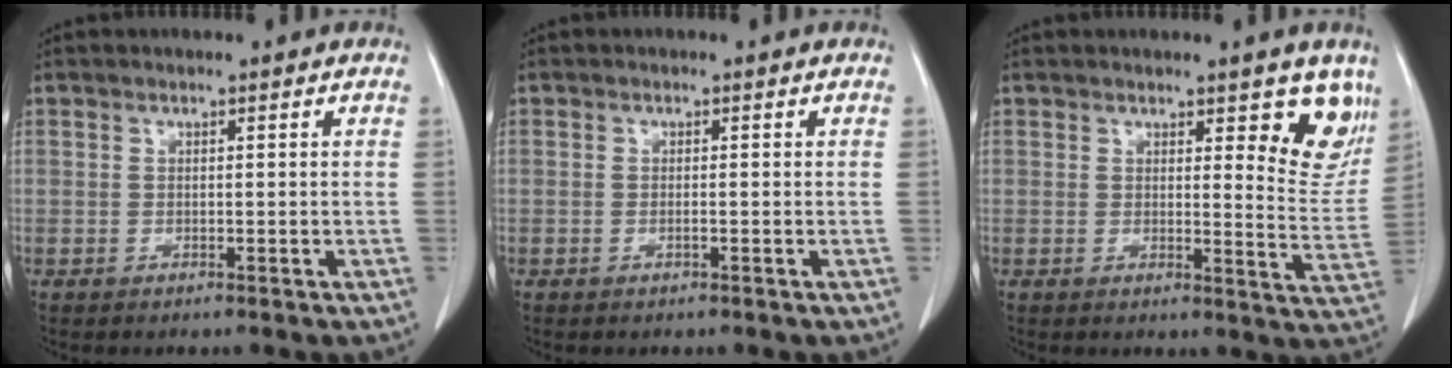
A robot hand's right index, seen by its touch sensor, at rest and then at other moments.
{"total": 1.0, "force": [-0.3, 0.3, 0.9], "torque": [-0.022, 0.001, -0.004]}
{"total": 8.5, "force": [5.0, 2.4, 6.5], "torque": [-0.065, -0.023, 0.062]}